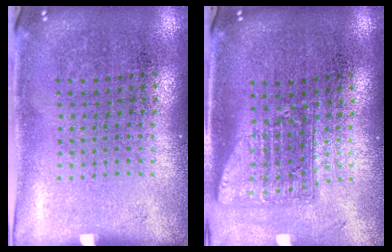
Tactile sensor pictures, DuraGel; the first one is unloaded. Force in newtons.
{"total": 1.7, "press": 1.3, "slide": 1.1}